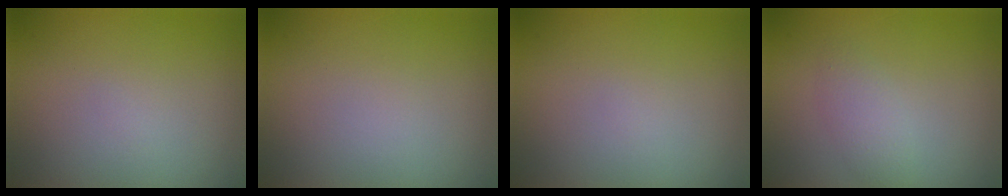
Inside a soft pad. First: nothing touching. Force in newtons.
{"total": 0.0}
{"total": 0.0}
{"total": 1.7, "press": 1.7, "slide": 0.1}